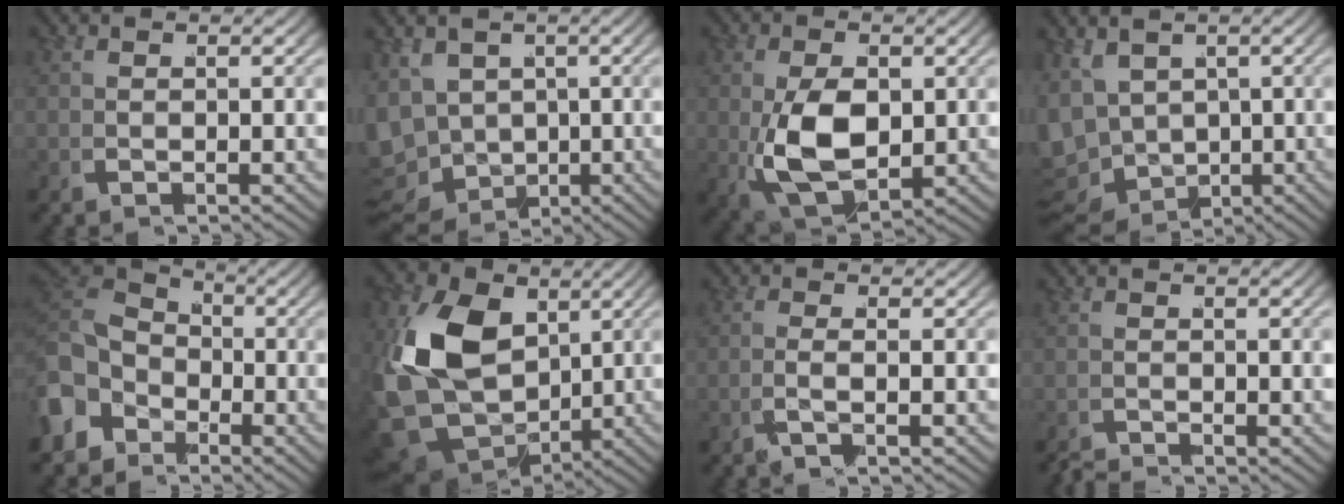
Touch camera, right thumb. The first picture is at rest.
{"total": 10.7, "force": [-2.8, 9.2, 4.8], "torque": [-0.132, -0.061, -0.035]}
{"total": 8.5, "force": [-1.0, 5.4, 6.5], "torque": [-0.165, -0.038, 0.003]}
{"total": 9.1, "force": [-1.8, 7.7, 4.6], "torque": [-0.121, -0.046, -0.019]}
{"total": 6.9, "force": [0.4, 5.6, 4.1], "torque": [-0.100, -0.013, 0.008]}
{"total": 14.4, "force": [0.0, 10.4, 9.9], "torque": [-0.260, -0.058, 0.020]}
{"total": 1.3, "force": [-0.8, 0.1, 1.0], "torque": [-0.031, 0.004, -0.026]}
{"total": 1.7, "force": [-1.7, -0.1, 0.3], "torque": [0.007, -0.001, -0.038]}